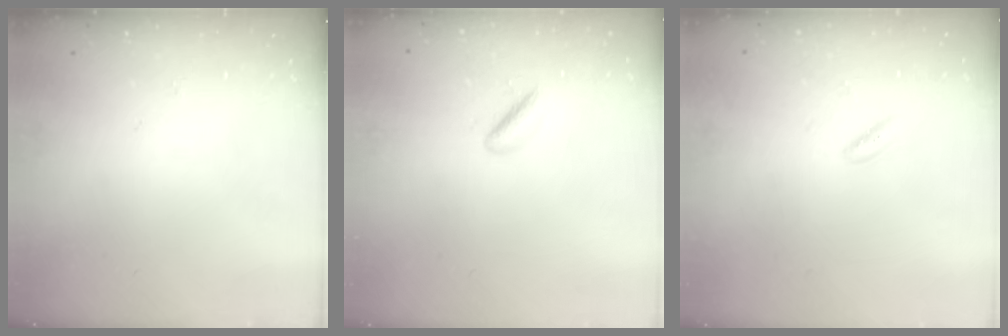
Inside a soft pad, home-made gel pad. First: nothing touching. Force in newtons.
{"total": 1.4, "press": 1.2, "slide": 0.7}
{"total": 2.0, "press": 1.9, "slide": 0.8}